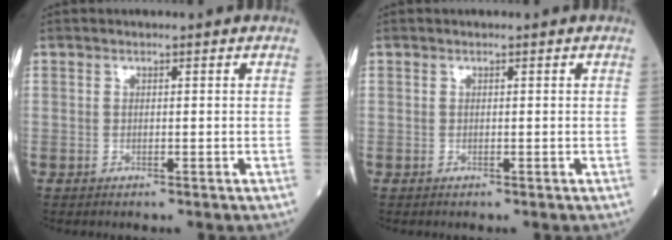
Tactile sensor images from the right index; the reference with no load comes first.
{"total": 0.0}